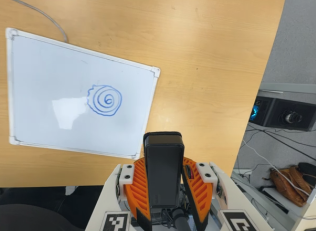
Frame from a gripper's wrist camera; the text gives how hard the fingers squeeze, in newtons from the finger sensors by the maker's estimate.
{"total": 7.5, "left": 6.3, "right": 8.7}